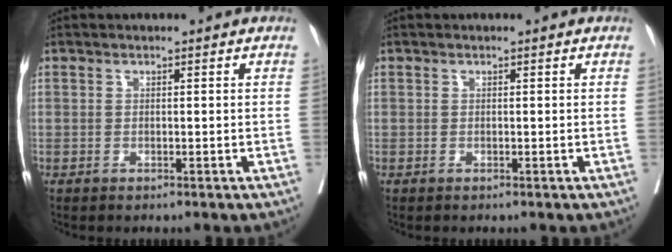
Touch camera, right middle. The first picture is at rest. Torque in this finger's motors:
{"motor_torque": [0.01, -0.01, 0.00, 0.00]}